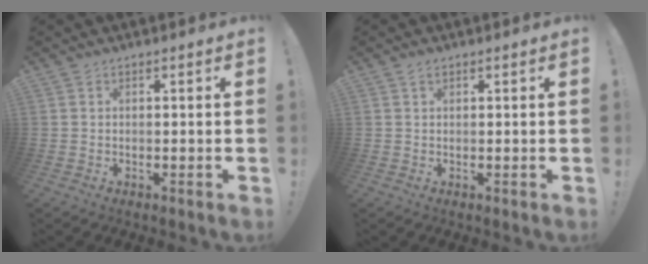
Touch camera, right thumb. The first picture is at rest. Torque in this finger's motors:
{"motor_torque": [-0.05, 0.21, 0.03, -0.29, 0.00]}